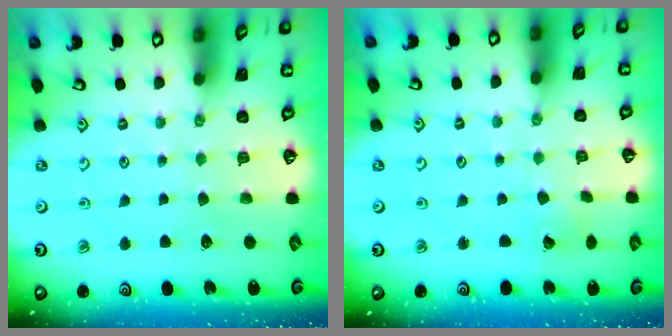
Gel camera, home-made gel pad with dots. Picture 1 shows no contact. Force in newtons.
{"total": 3.1, "press": 3.1, "slide": 0.5}